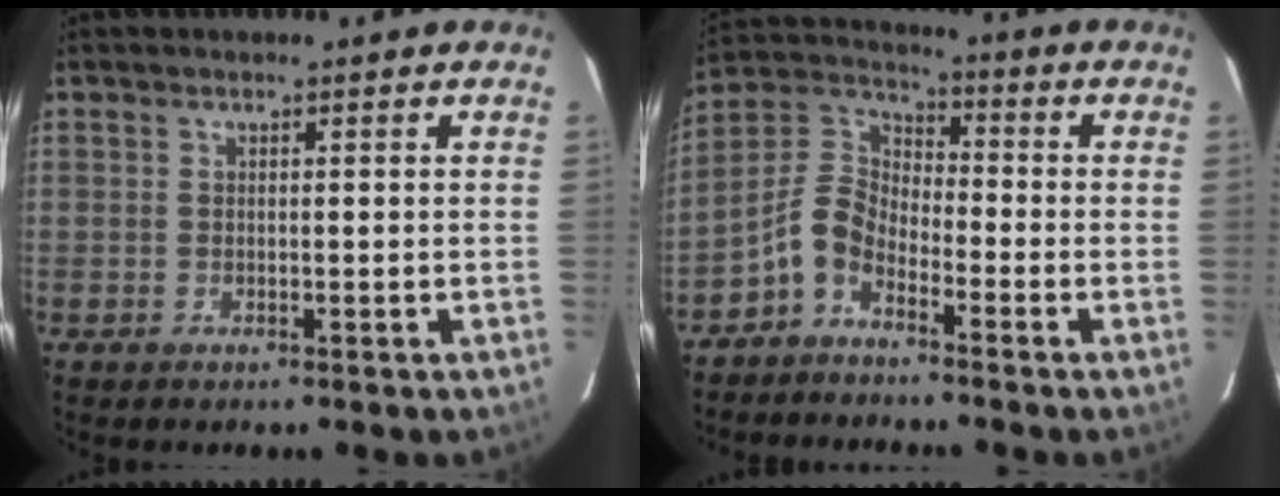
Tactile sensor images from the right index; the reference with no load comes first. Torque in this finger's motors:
{"motor_torque": [0.80, -0.55, 0.20, 0.04]}